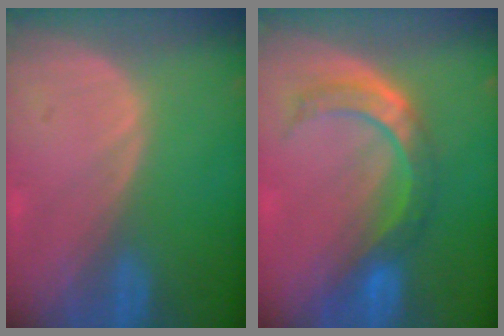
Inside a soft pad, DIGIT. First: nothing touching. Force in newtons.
{"total": 7.1, "press": 6.8, "slide": 2.0}